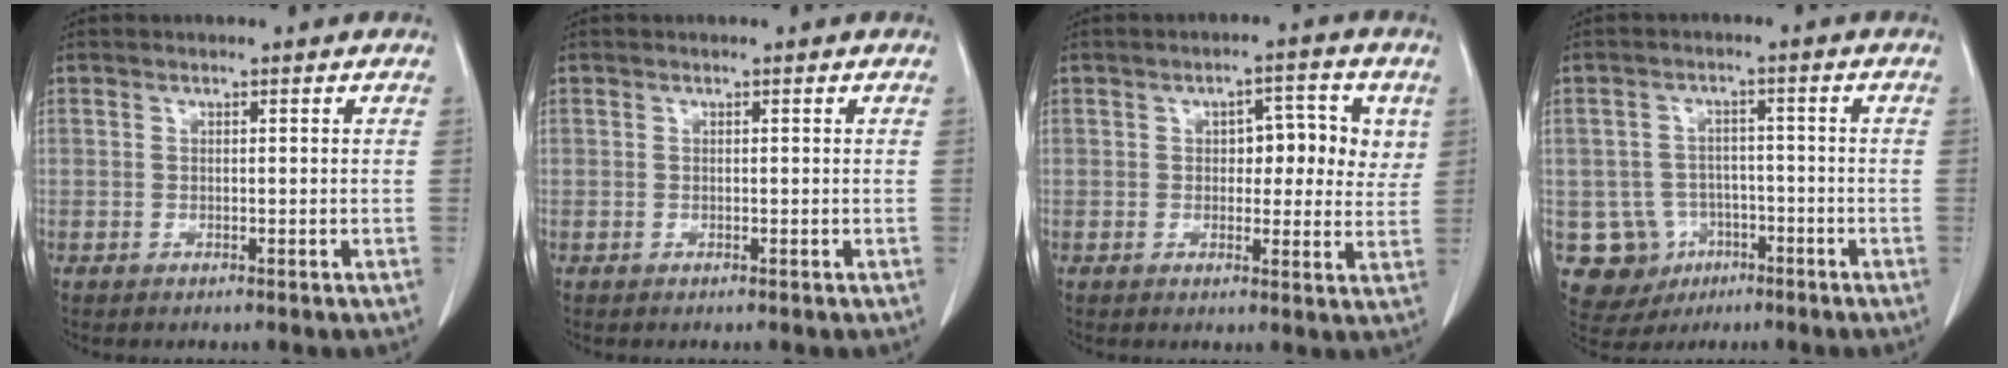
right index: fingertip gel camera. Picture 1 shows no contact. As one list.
[{"total": 0.0}, {"total": 7.3, "force": [1.9, 3.7, 6.0], "torque": [-0.065, 0.018, 0.024]}, {"total": 8.6, "force": [-2.9, 8.0, 1.2], "torque": [-0.036, 0.012, -0.032]}]